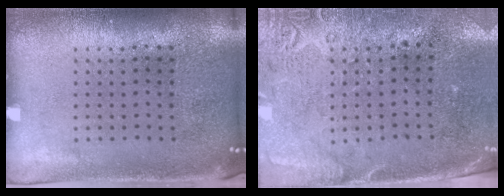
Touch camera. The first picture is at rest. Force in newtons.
{"total": 2.7, "press": 2.3, "slide": 1.5}